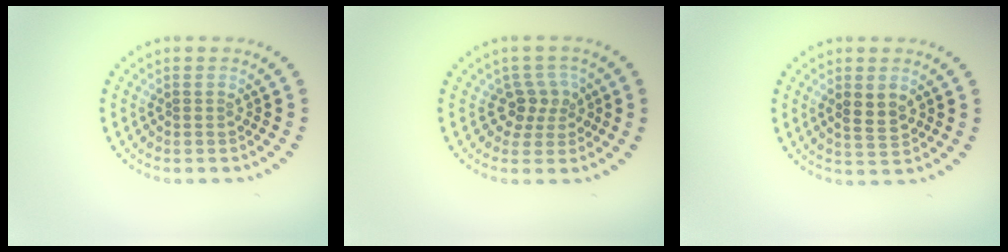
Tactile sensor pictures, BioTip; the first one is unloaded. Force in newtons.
{"total": 2.4, "press": 1.9, "slide": 1.5}
{"total": 2.4, "press": 2.4, "slide": 0.6}